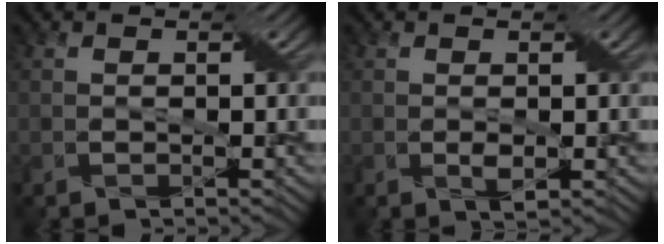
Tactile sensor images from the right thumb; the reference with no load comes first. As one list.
[{"total": 1.3, "force": [-0.1, 0.6, 1.1], "torque": [-0.022, -0.002, 0.002]}]